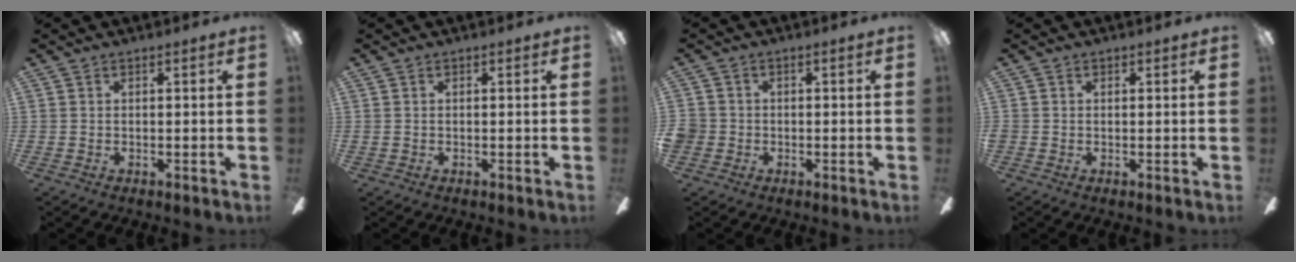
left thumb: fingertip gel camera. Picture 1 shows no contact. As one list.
[{"total": 0.0}, {"total": 2.8, "force": [-0.8, 2.6, 0.6], "torque": [-0.011, 0.007, -0.014]}, {"total": 0.7, "force": [0.2, 0.7, -0.1], "torque": [0.001, 0.002, 0.003]}]